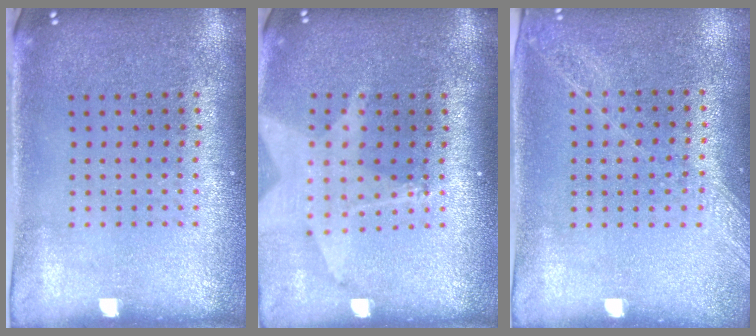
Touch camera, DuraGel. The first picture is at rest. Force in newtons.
{"total": 2.0, "press": 1.5, "slide": 1.3}
{"total": 1.2, "press": 1.2, "slide": 0.2}